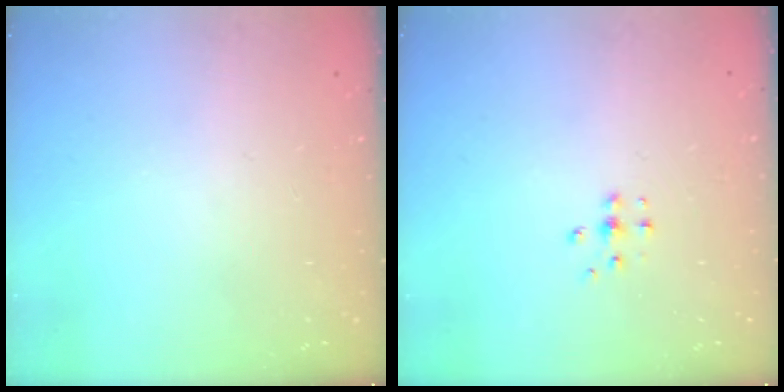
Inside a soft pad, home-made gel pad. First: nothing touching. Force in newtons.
{"total": 4.1, "press": 4.1, "slide": 0.6}